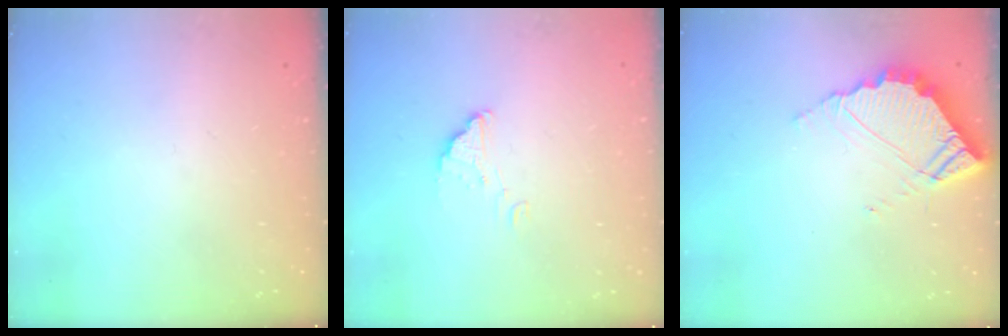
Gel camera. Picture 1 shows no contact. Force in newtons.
{"total": 2.2, "press": 2.2, "slide": 0.1}
{"total": 7.6, "press": 7.6, "slide": 0.5}